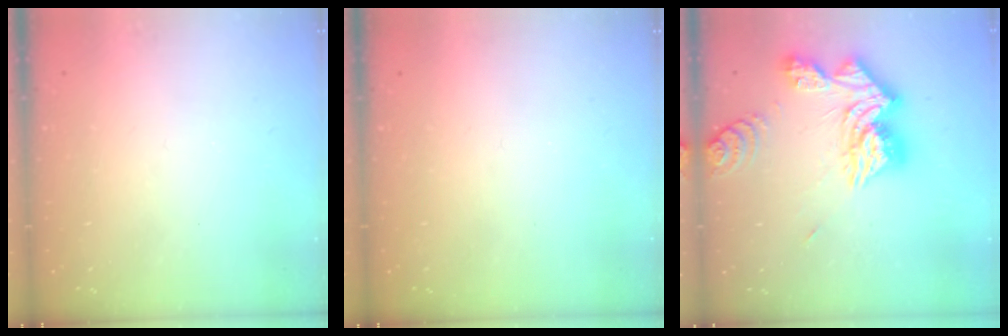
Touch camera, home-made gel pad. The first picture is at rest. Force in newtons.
{"total": 0.0}
{"total": 18.5, "press": 18.4, "slide": 1.6}